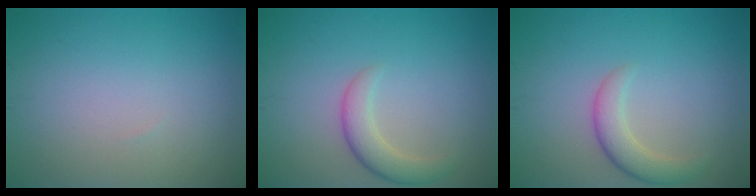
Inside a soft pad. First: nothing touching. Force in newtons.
{"total": 2.8, "press": 2.7, "slide": 0.3}
{"total": 2.8, "press": 2.7, "slide": 0.3}